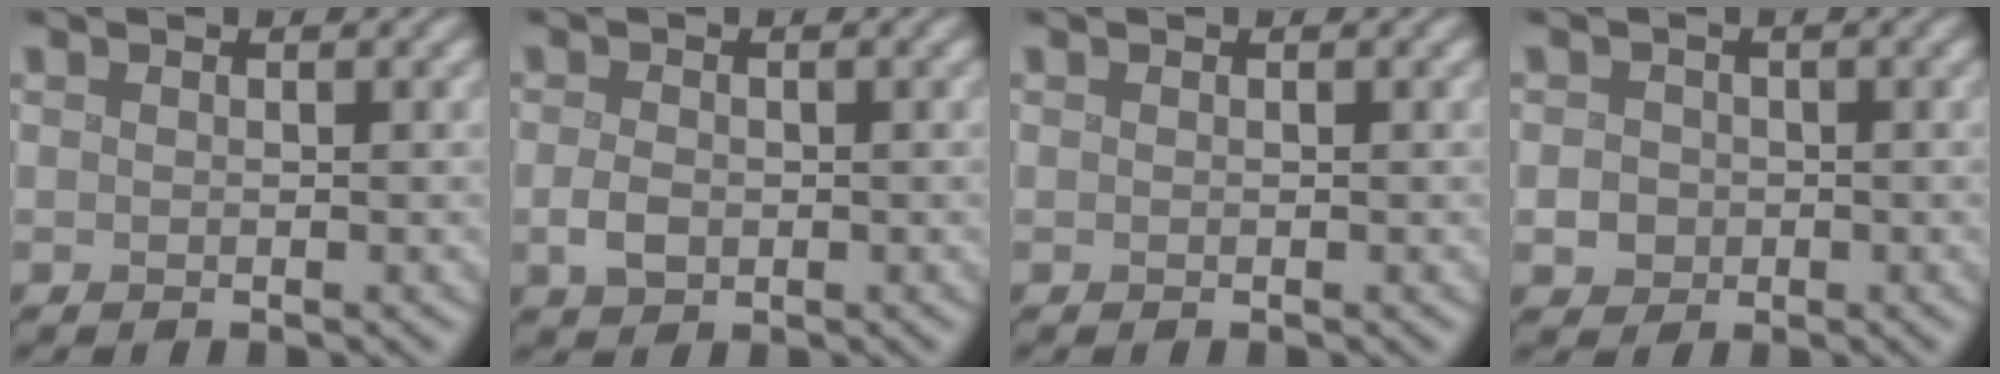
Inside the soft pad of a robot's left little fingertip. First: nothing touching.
{"total": 2.2, "force": [-0.7, 1.6, 1.2], "torque": [-0.026, 0.000, -0.013]}
{"total": 0.0}
{"total": 1.9, "force": [-0.4, 1.7, 0.5], "torque": [-0.009, 0.001, -0.003]}